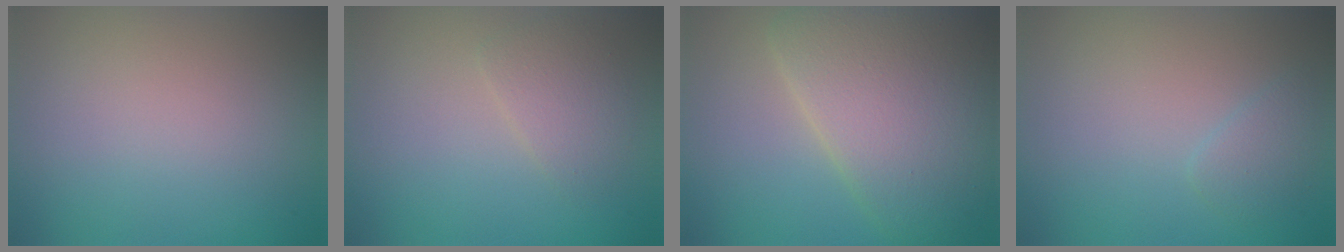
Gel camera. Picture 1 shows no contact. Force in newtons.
{"total": 2.1, "press": 2.1, "slide": 0.0}
{"total": 9.0, "press": 9.0, "slide": 0.4}
{"total": 1.4, "press": 1.4, "slide": 0.1}